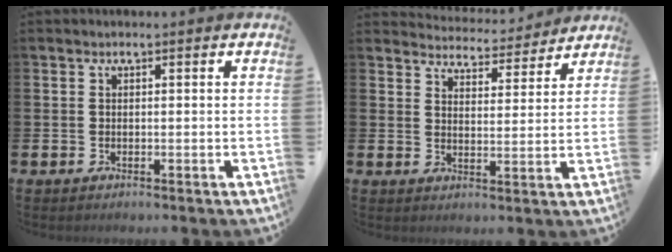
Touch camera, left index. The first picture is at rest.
{"total": 4.7, "force": [4.6, 0.6, 0.1], "torque": [-0.014, -0.037, 0.079]}